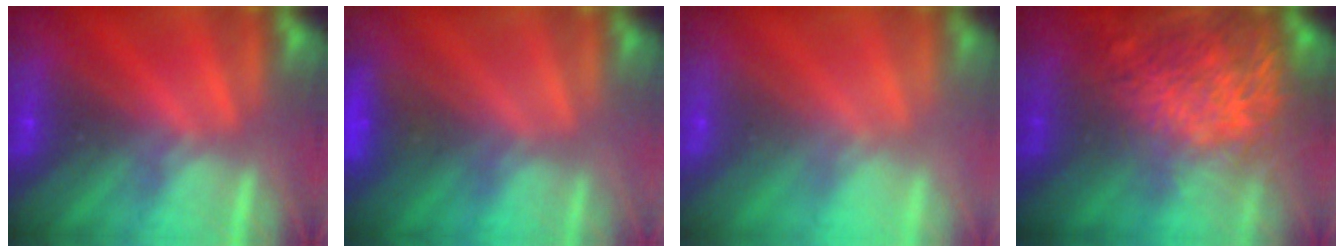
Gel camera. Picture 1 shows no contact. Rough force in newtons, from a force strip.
{"total": 2.9}
{"total": 2.4}
{"total": 10.4}